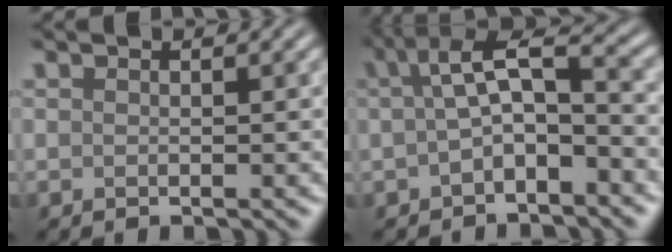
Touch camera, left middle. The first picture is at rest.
{"total": 5.1, "force": [0.1, 2.2, 4.6], "torque": [-0.074, 0.011, -0.004]}